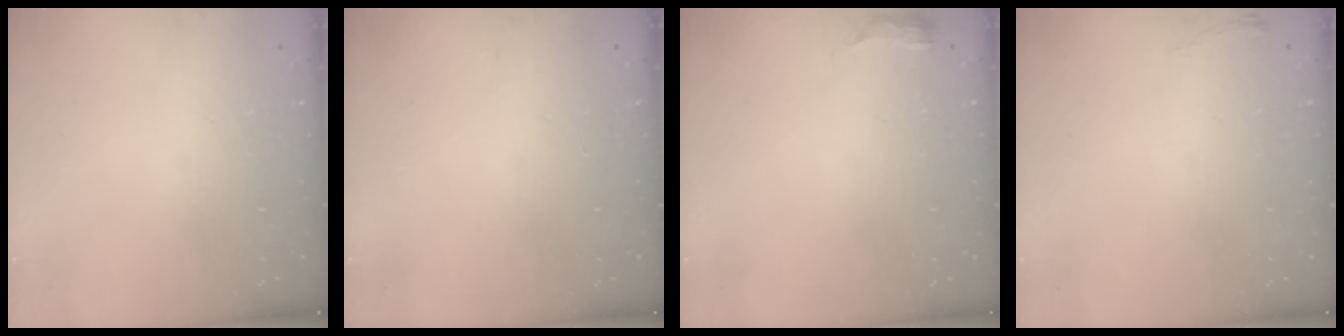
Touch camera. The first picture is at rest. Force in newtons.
{"total": 1.0, "press": 0.0, "slide": 1.0}
{"total": 5.1, "press": 4.8, "slide": 1.7}
{"total": 3.4, "press": 3.4, "slide": 0.5}